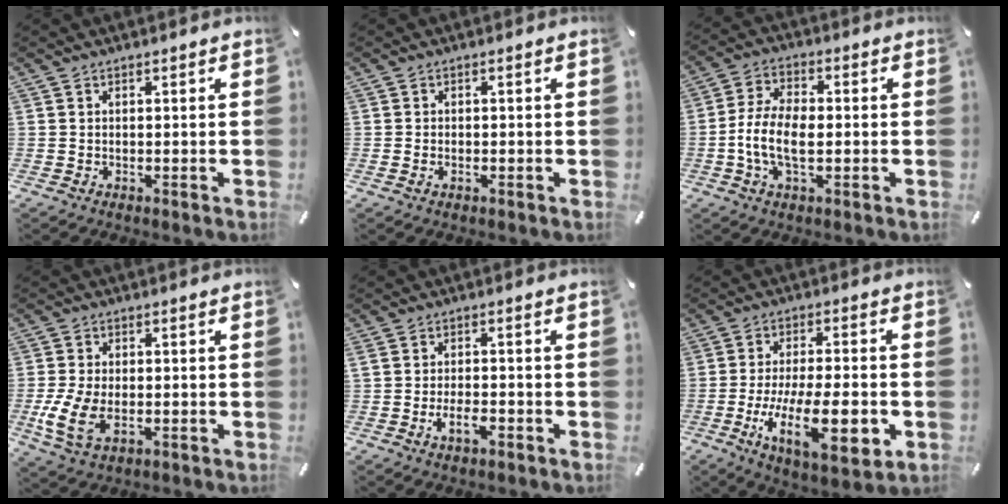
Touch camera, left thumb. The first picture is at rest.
{"total": 1.2, "force": [-0.4, 0.4, 1.1], "torque": [-0.019, -0.002, -0.006]}
{"total": 9.1, "force": [-1.8, 4.7, 7.6], "torque": [-0.160, 0.001, -0.032]}
{"total": 8.3, "force": [-1.6, 4.9, 6.4], "torque": [-0.145, -0.004, -0.027]}
{"total": 4.8, "force": [-1.9, 1.8, 4.0], "torque": [-0.070, 0.007, -0.034]}
{"total": 17.2, "force": [-4.6, 6.0, 15.5], "torque": [-0.268, -0.008, -0.068]}